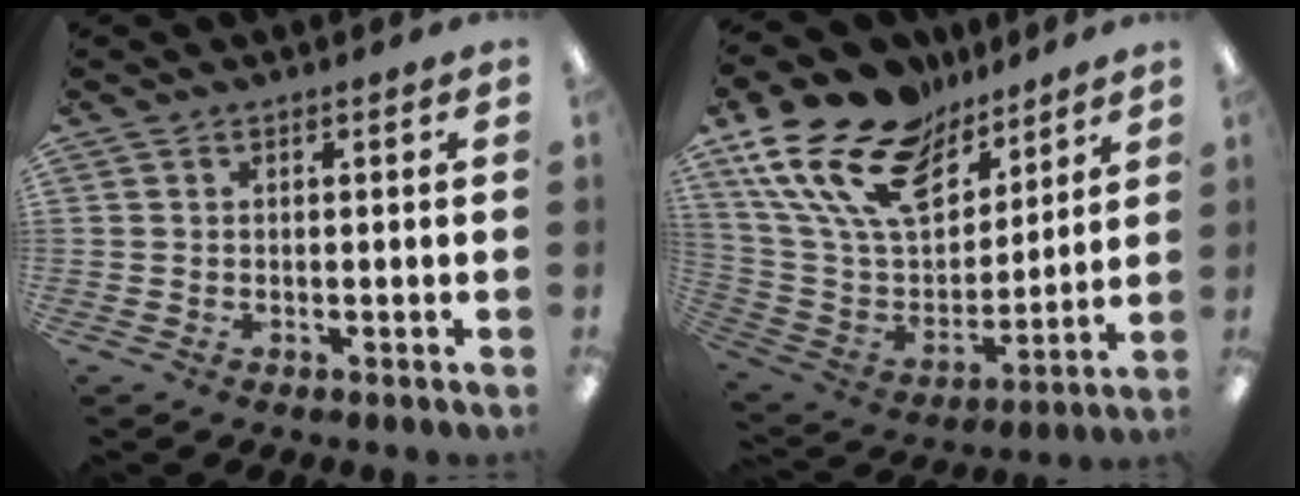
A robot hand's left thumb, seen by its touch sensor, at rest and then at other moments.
{"total": 22.0, "force": [14.6, 11.9, 11.3], "torque": [-0.243, -0.099, 0.262]}